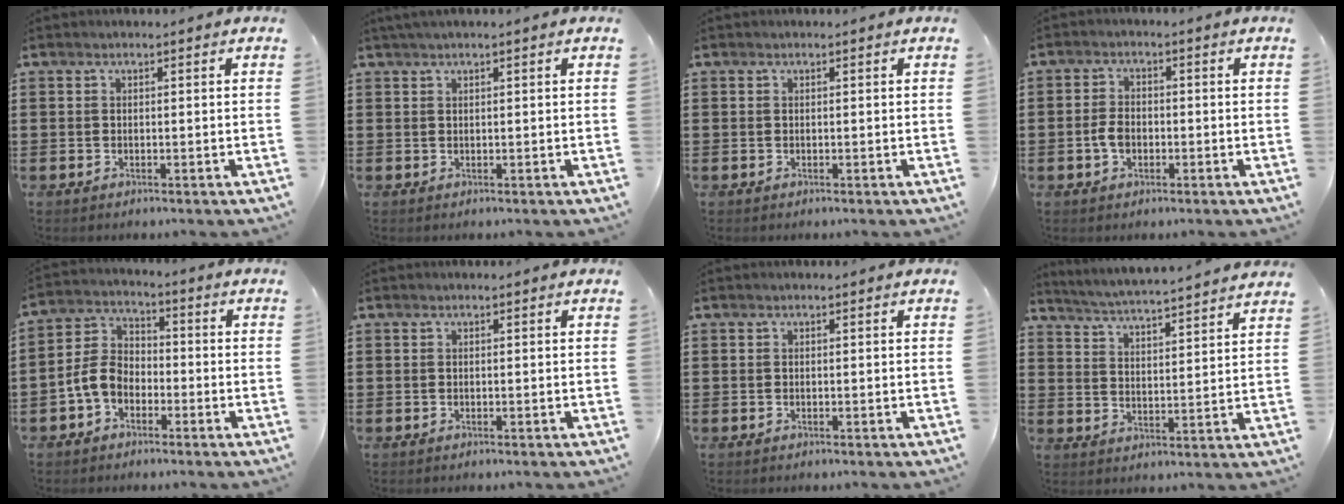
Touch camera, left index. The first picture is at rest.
{"total": 0.8, "force": [0.4, 0.0, 0.7], "torque": [-0.013, 0.000, 0.008]}
{"total": 0.0}
{"total": 3.3, "force": [-0.9, 2.1, 2.4], "torque": [-0.059, -0.002, -0.021]}
{"total": 5.9, "force": [-2.9, 4.1, 3.1], "torque": [-0.087, 0.008, -0.064]}
{"total": 0.0}
{"total": 0.0}
{"total": 4.5, "force": [4.3, -0.9, 0.8], "torque": [-0.038, -0.038, 0.070]}